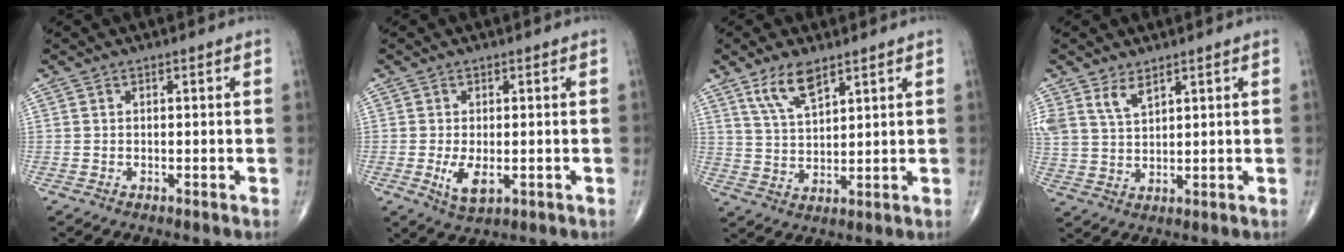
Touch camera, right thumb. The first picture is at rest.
{"total": 4.6, "force": [-1.1, 2.2, 3.9], "torque": [-0.071, -0.011, -0.014]}
{"total": 7.3, "force": [4.8, 2.6, 4.9], "torque": [-0.089, -0.024, 0.096]}
{"total": 5.4, "force": [3.6, 2.5, 3.1], "torque": [-0.058, -0.016, 0.080]}